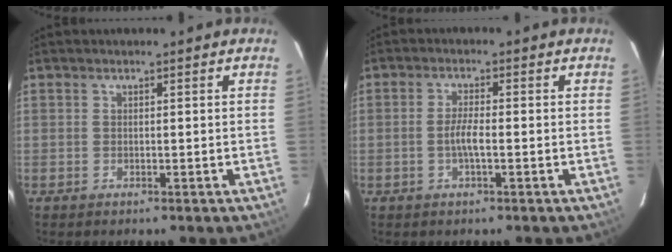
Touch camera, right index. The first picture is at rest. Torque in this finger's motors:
{"motor_torque": [0.35, 0.09, 0.41, 0.08]}